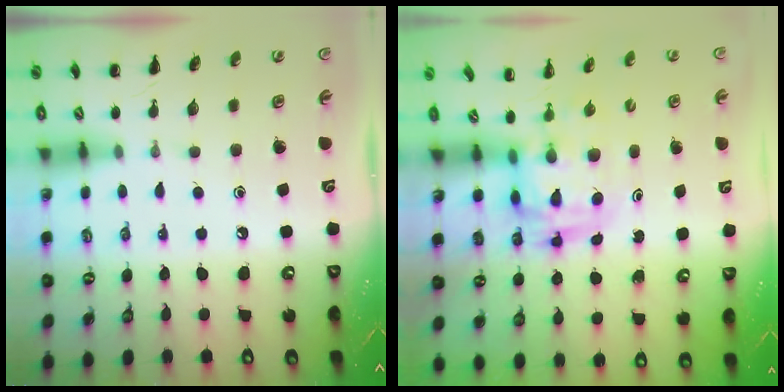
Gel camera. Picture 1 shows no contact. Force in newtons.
{"total": 2.9, "press": 2.9, "slide": 0.5}